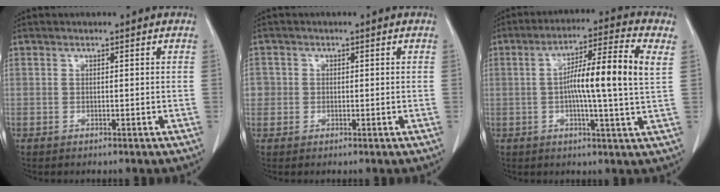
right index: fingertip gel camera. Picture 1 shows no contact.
{"total": 2.7, "force": [0.0, 2.6, 0.4], "torque": [0.002, 0.008, 0.001]}
{"total": 12.4, "force": [1.6, -0.1, 12.3], "torque": [-0.203, 0.017, 0.018]}